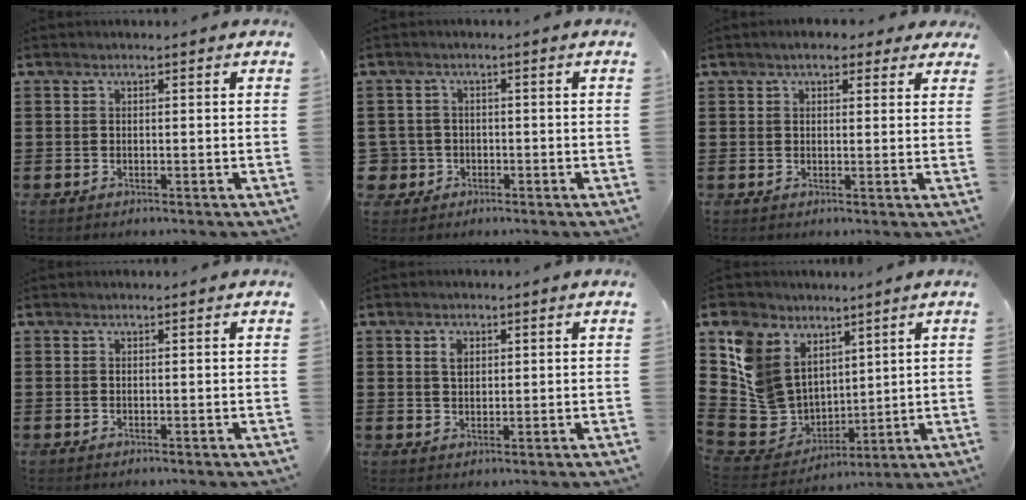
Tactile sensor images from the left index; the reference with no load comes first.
{"total": 2.9, "force": [-1.0, 2.7, 0.4], "torque": [-0.032, -0.002, -0.026]}
{"total": 3.2, "force": [2.5, 1.2, 1.7], "torque": [-0.032, 0.003, 0.043]}
{"total": 0.0}
{"total": 2.3, "force": [1.0, 1.4, 1.5], "torque": [-0.025, 0.002, 0.017]}
{"total": 11.2, "force": [3.8, 9.4, 4.7], "torque": [-0.156, -0.019, 0.077]}